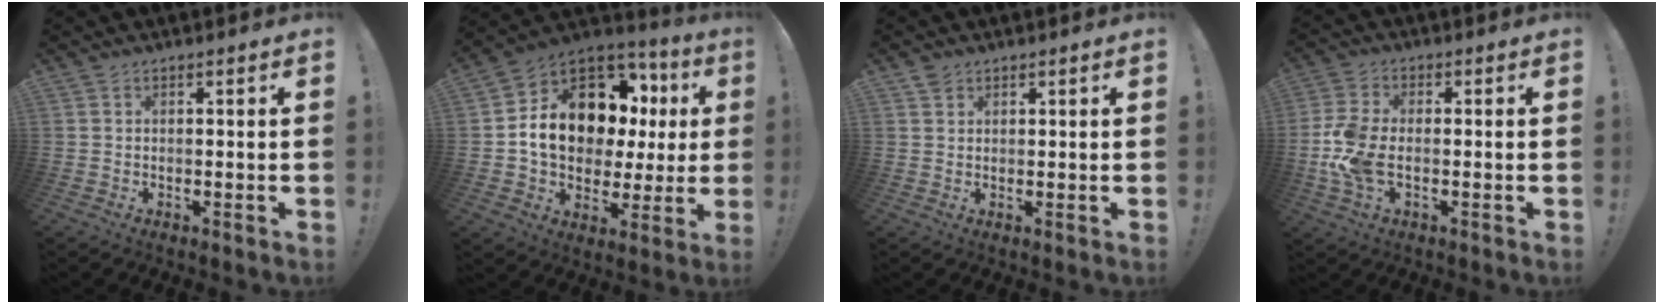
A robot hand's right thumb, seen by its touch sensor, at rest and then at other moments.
{"total": 16.3, "force": [4.3, 11.5, 10.6], "torque": [-0.170, -0.015, 0.095]}
{"total": 1.7, "force": [1.2, 1.0, 0.4], "torque": [-0.007, -0.002, 0.025]}
{"total": 10.5, "force": [-2.1, 6.0, 8.3], "torque": [-0.171, 0.000, -0.034]}